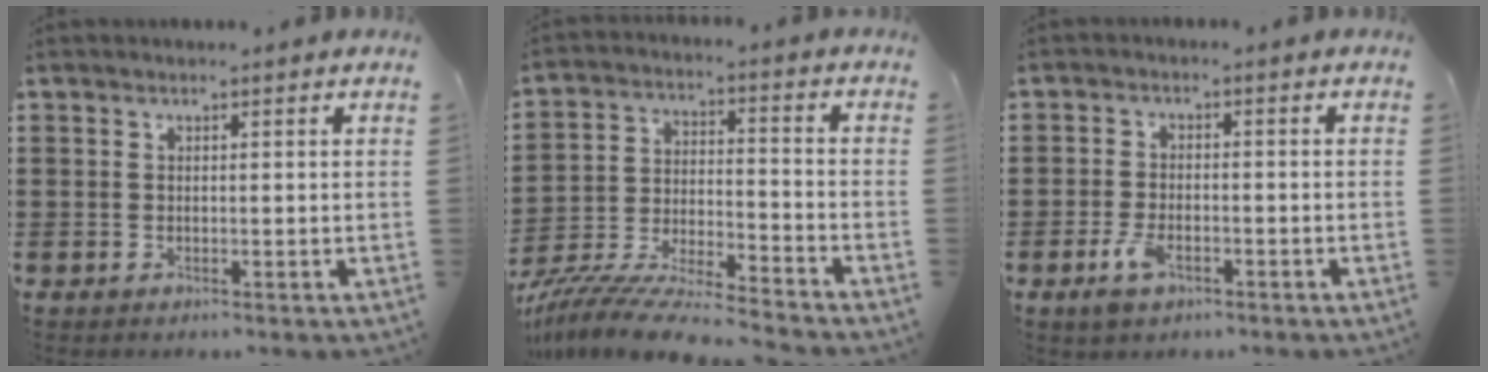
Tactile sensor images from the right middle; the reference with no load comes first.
{"total": 9.8, "force": [-9.3, 0.0, 3.1], "torque": [-0.062, 0.004, -0.187]}
{"total": 4.1, "force": [-2.0, 1.9, 3.0], "torque": [-0.070, -0.002, -0.042]}